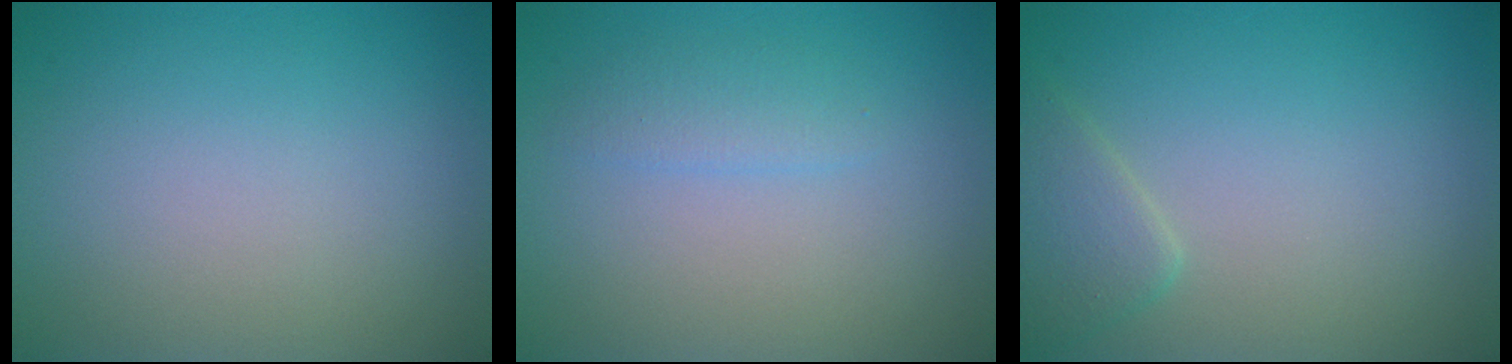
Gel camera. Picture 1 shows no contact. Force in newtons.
{"total": 1.5, "press": 1.5, "slide": 0.0}
{"total": 2.2, "press": 2.2, "slide": 0.2}